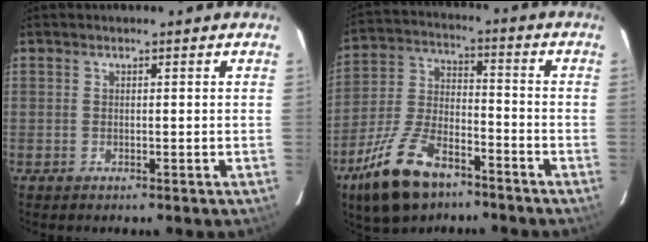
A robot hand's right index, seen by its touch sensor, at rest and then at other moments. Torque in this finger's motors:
{"motor_torque": [1.13, -1.01, 0.62, 0.15]}